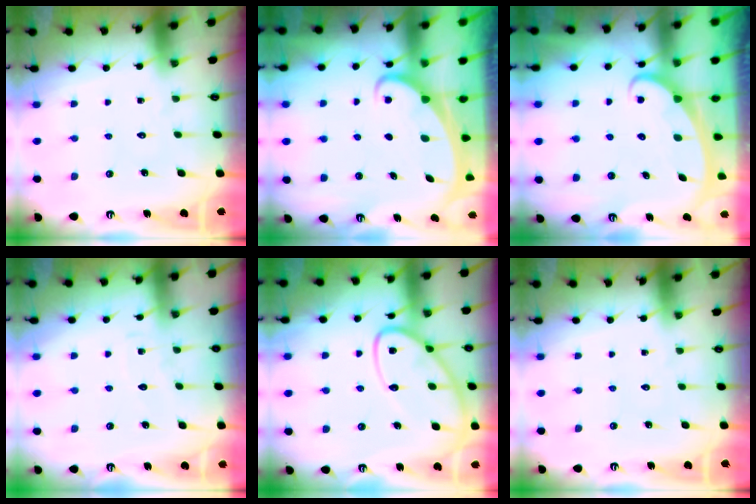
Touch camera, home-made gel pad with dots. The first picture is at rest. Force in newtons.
{"total": 2.1, "press": 2.0, "slide": 0.3}
{"total": 2.5, "press": 2.4, "slide": 0.4}
{"total": 3.7, "press": 3.7, "slide": 0.3}
{"total": 13.0, "press": 13.0, "slide": 1.2}
{"total": 0.0}